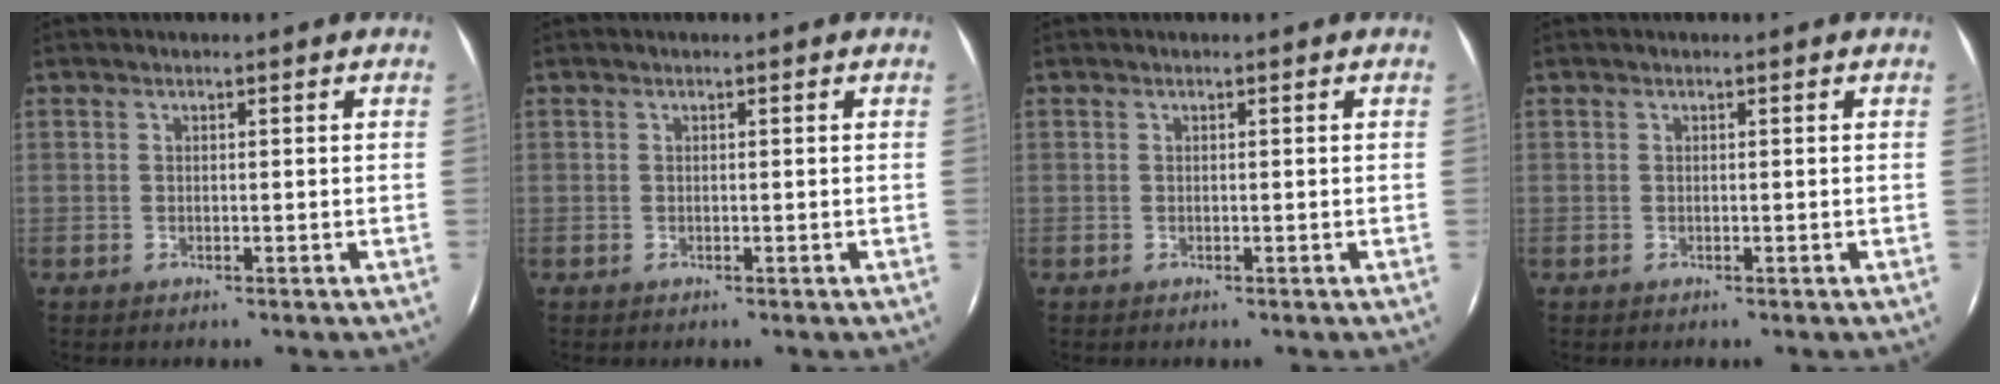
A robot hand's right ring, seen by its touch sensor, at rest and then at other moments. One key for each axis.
{"total": 0.0}
{"total": 0.0}
{"total": 0.0}